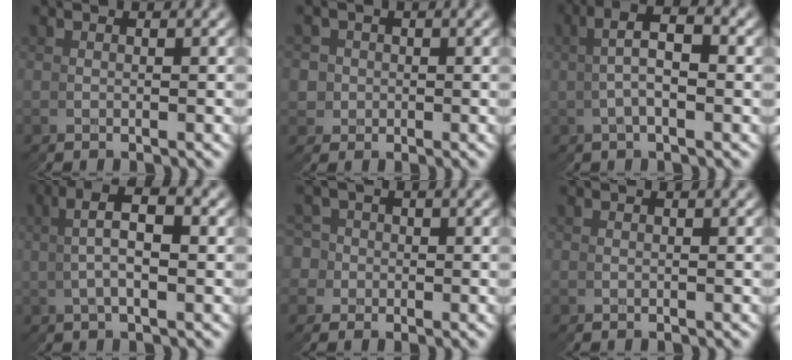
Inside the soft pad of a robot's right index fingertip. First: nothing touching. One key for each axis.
{"total": 4.9, "fx": -0.1, "fy": 4.8, "fz": 0.8, "tx": -0.008, "ty": -0.017, "tz": 0.000}
{"total": 5.8, "fx": 1.7, "fy": 3.0, "fz": 4.7, "tx": -0.065, "ty": 0.017, "tz": 0.013}
{"total": 5.3, "fx": 2.0, "fy": 1.9, "fz": 4.5, "tx": -0.066, "ty": 0.020, "tz": 0.021}
{"total": 5.5, "fx": -0.2, "fy": 5.4, "fz": 1.2, "tx": -0.005, "ty": -0.013, "tz": -0.008}
{"total": 0.0}